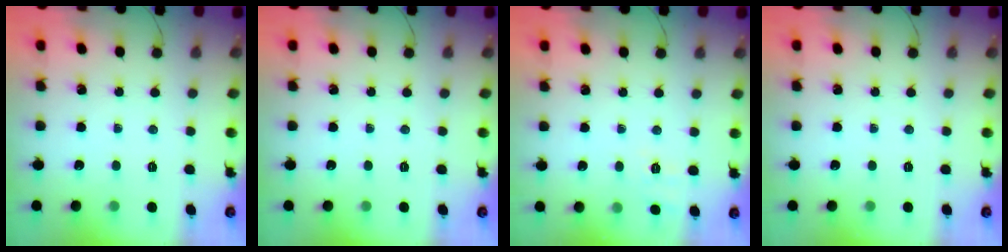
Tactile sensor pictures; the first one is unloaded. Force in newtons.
{"total": 0.0}
{"total": 2.4, "press": 1.1, "slide": 2.1}
{"total": 0.0}